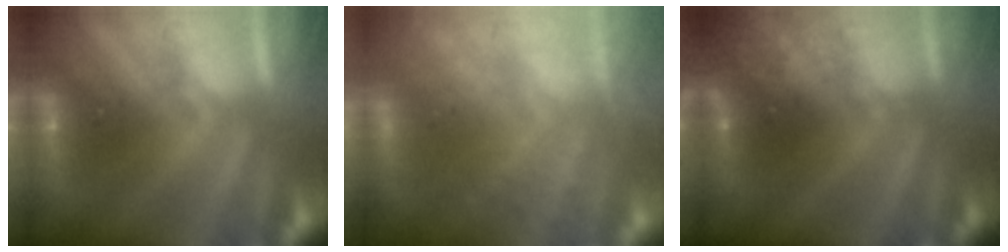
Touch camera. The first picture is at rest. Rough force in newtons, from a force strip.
{"total": 10.5}
{"total": 2.8}